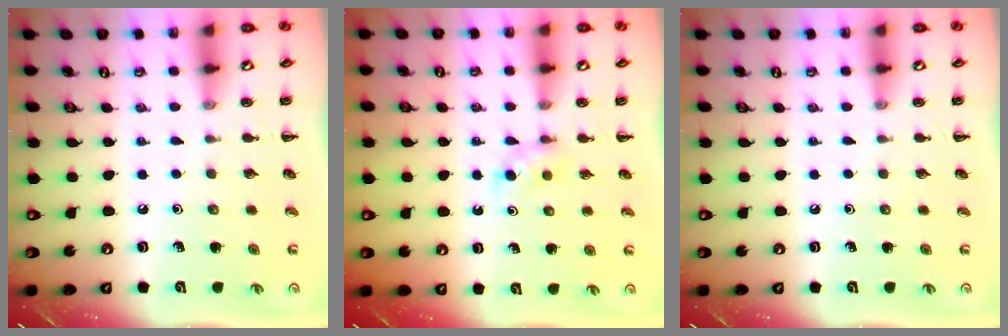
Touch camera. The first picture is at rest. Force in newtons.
{"total": 2.9, "press": 2.7, "slide": 1.1}
{"total": 0.0}